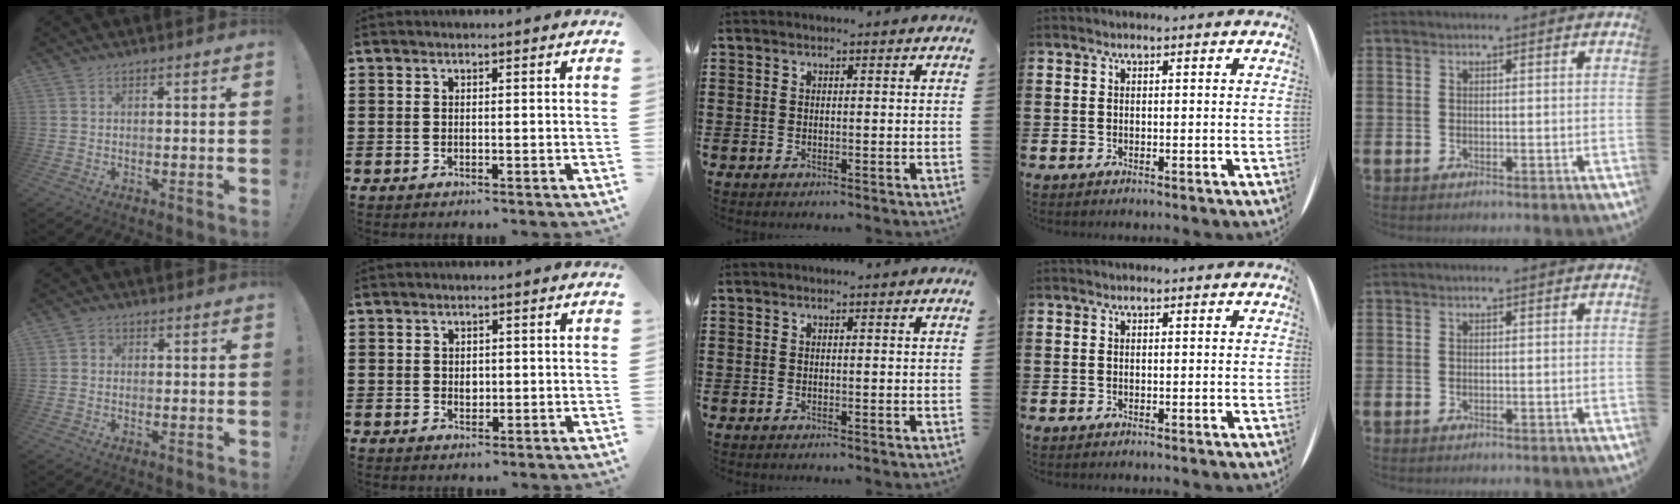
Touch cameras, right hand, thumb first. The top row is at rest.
{"thumb": {"total": 1.5, "force": [-0.3, 1.3, 0.6], "torque": [-0.009, 0.004, -0.007]}, "index": {"total": 1.3, "force": [0.3, 1.1, 0.7], "torque": [-0.007, 0.004, 0.003]}}